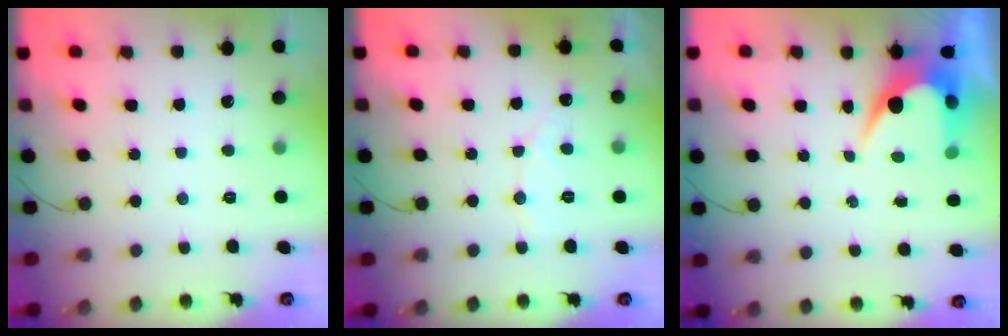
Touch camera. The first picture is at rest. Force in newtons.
{"total": 4.5, "press": 4.5, "slide": 0.3}
{"total": 6.1, "press": 6.1, "slide": 0.4}